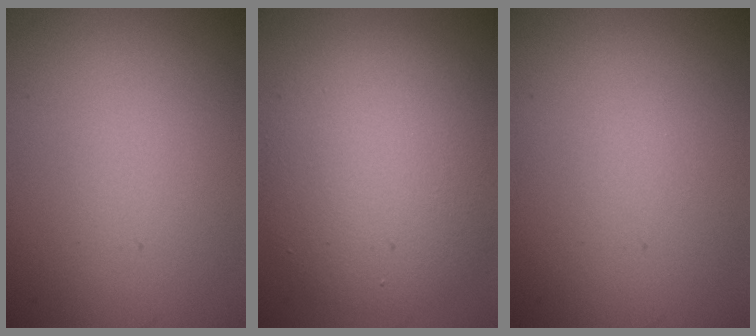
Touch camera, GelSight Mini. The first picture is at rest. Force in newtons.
{"total": 7.7, "press": 7.7, "slide": 0.8}
{"total": 0.0}